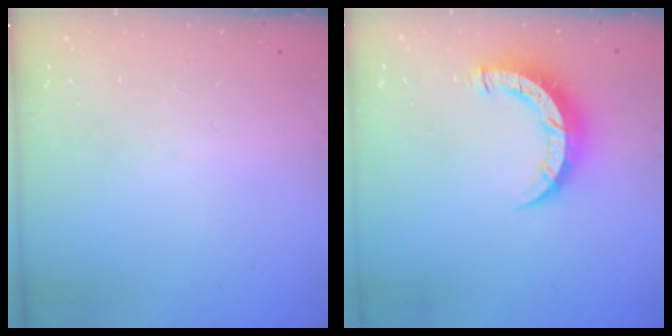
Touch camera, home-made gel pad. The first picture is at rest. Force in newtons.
{"total": 8.7, "press": 8.6, "slide": 0.5}